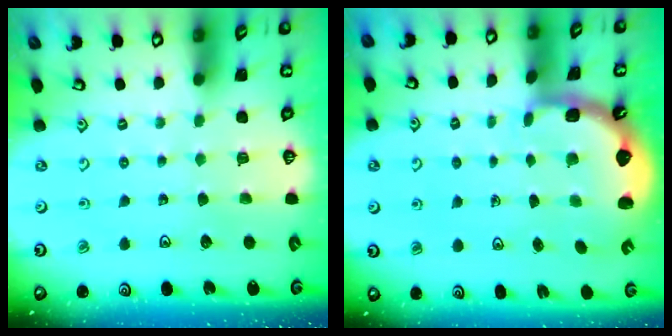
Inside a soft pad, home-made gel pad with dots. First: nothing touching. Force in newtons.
{"total": 2.4, "press": 1.5, "slide": 1.9}